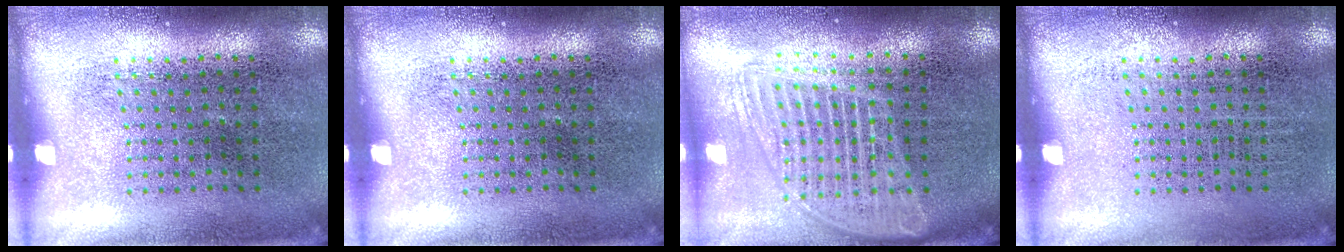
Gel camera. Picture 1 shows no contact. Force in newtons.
{"total": 0.0}
{"total": 1.7, "press": 1.4, "slide": 0.9}
{"total": 0.0}